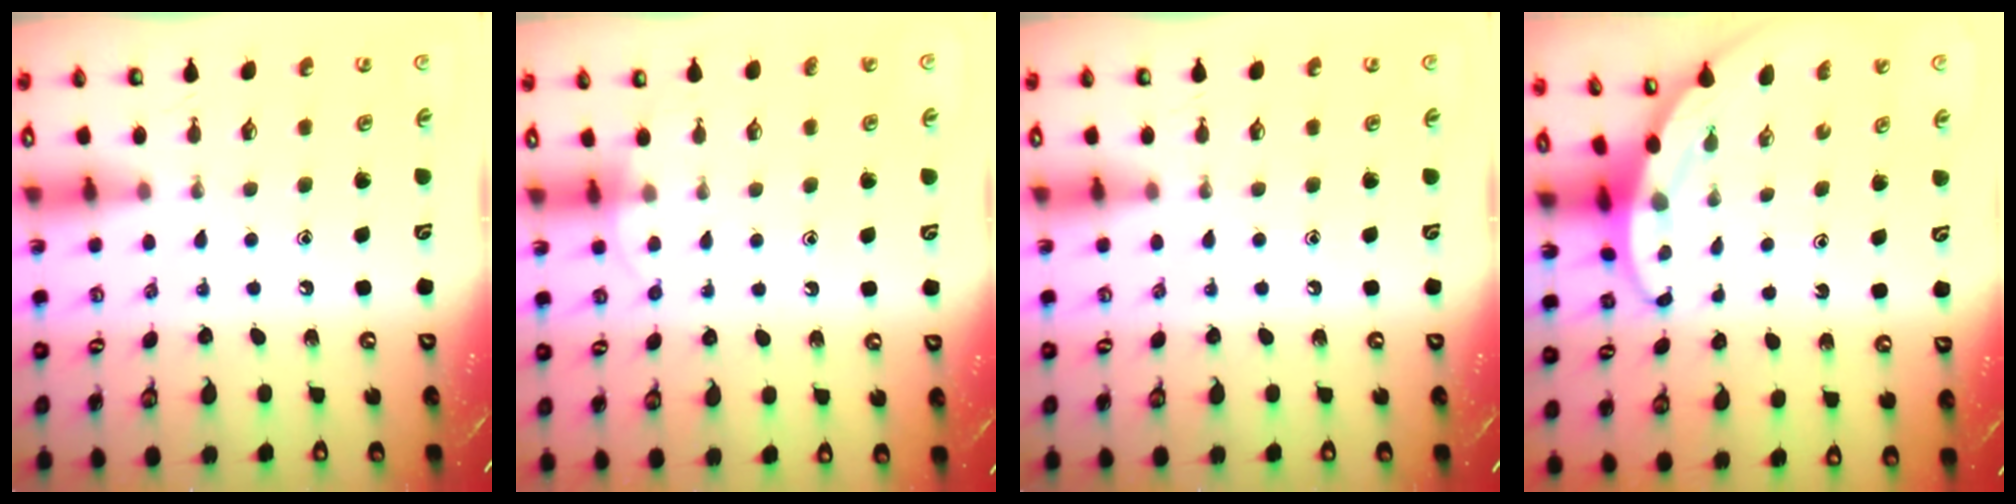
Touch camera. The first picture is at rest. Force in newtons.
{"total": 3.2, "press": 3.2, "slide": 0.4}
{"total": 0.0}
{"total": 3.6, "press": 3.6, "slide": 0.1}